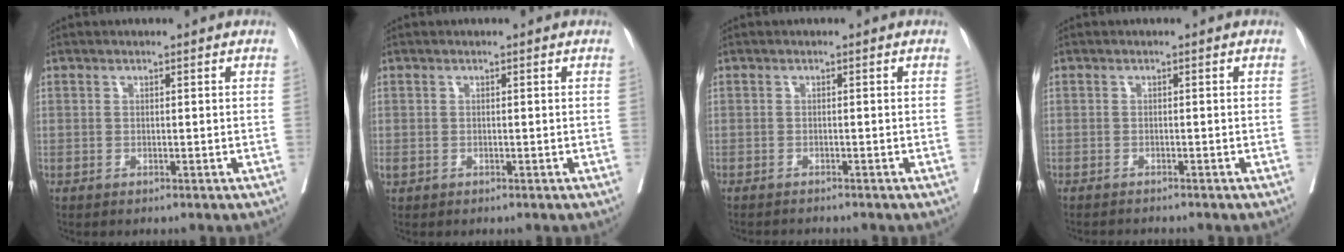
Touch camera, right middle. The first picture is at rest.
{"total": 0.7, "force": [-0.2, 0.6, 0.3], "torque": [-0.009, 0.002, 0.001]}
{"total": 1.9, "force": [-1.9, 0.0, 0.3], "torque": [-0.005, -0.006, -0.029]}
{"total": 2.0, "force": [-2.0, 0.0, 0.3], "torque": [-0.005, -0.006, -0.030]}